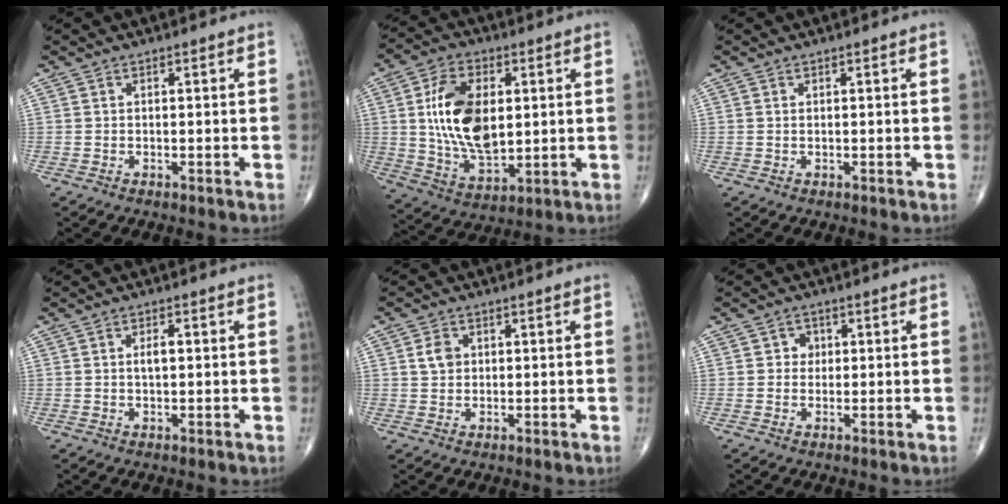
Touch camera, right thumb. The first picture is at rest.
{"total": 16.3, "force": [2.3, 9.3, 13.1], "torque": [-0.222, -0.012, 0.049]}
{"total": 0.0}
{"total": 2.3, "force": [0.2, 1.0, 2.0], "torque": [-0.034, 0.002, 0.003]}
{"total": 3.3, "force": [0.8, 2.6, 1.8], "torque": [-0.023, 0.000, 0.014]}
{"total": 2.4, "force": [0.4, 2.2, 0.9], "torque": [0.004, 0.003, 0.001]}